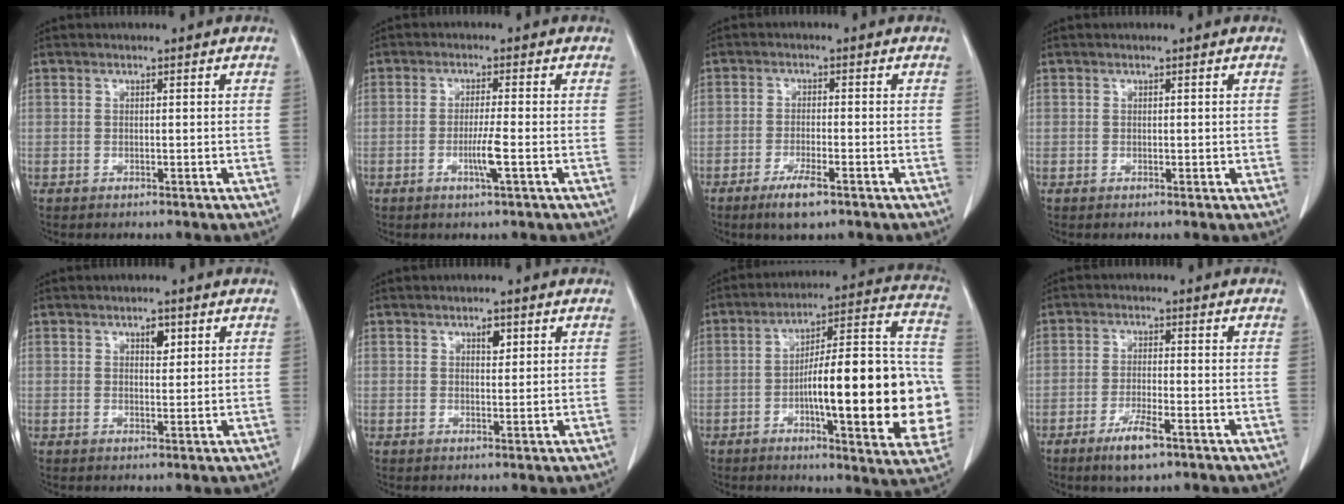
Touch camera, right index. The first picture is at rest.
{"total": 3.7, "force": [-1.2, -0.4, 3.4], "torque": [-0.067, -0.008, -0.023]}
{"total": 4.5, "force": [-2.8, 0.8, 3.5], "torque": [-0.070, -0.007, -0.046]}
{"total": 0.7, "force": [0.1, 0.4, 0.6], "torque": [-0.008, -0.002, 0.003]}
{"total": 2.1, "force": [1.1, 1.0, 1.5], "torque": [-0.022, -0.003, 0.017]}
{"total": 1.8, "force": [0.9, 0.9, 1.3], "torque": [-0.018, -0.003, 0.014]}
{"total": 24.7, "force": [-4.5, 4.8, 23.8], "torque": [-0.269, 0.027, -0.056]}
{"total": 5.2, "force": [-3.2, 0.9, 4.0], "torque": [-0.081, -0.007, -0.053]}